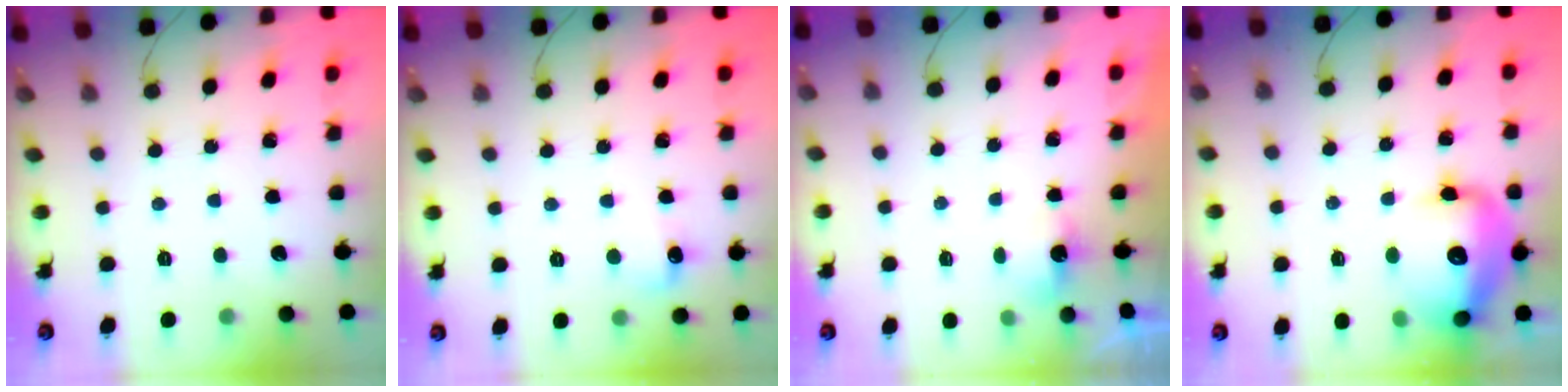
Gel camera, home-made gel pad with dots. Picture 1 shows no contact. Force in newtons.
{"total": 6.6, "press": 6.3, "slide": 1.7}
{"total": 2.0, "press": 1.8, "slide": 0.8}
{"total": 15.7, "press": 15.4, "slide": 3.4}